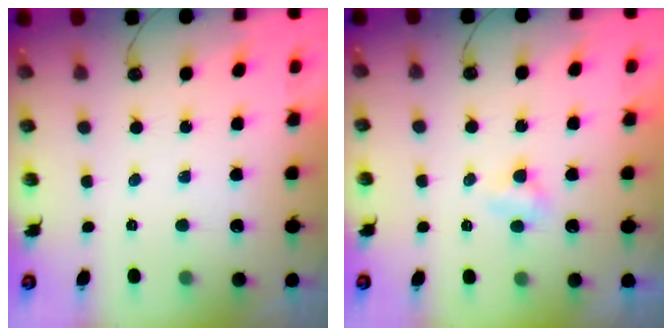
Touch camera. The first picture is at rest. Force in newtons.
{"total": 2.0, "press": 2.0, "slide": 0.3}